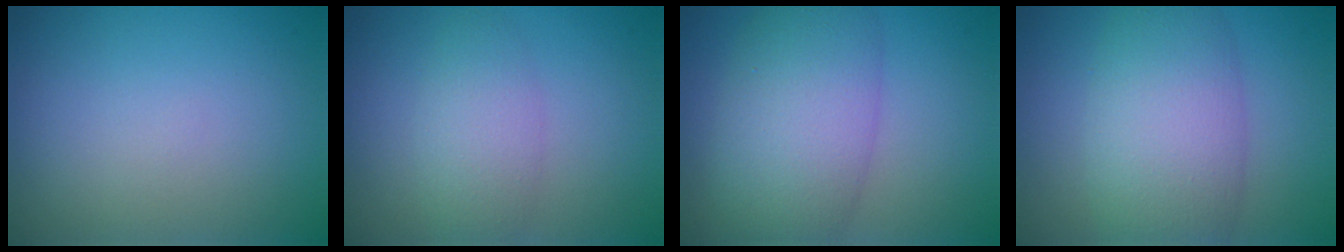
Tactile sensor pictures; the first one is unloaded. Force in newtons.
{"total": 3.2, "press": 3.2, "slide": 0.1}
{"total": 7.8, "press": 7.7, "slide": 0.4}
{"total": 7.4, "press": 7.4, "slide": 0.3}